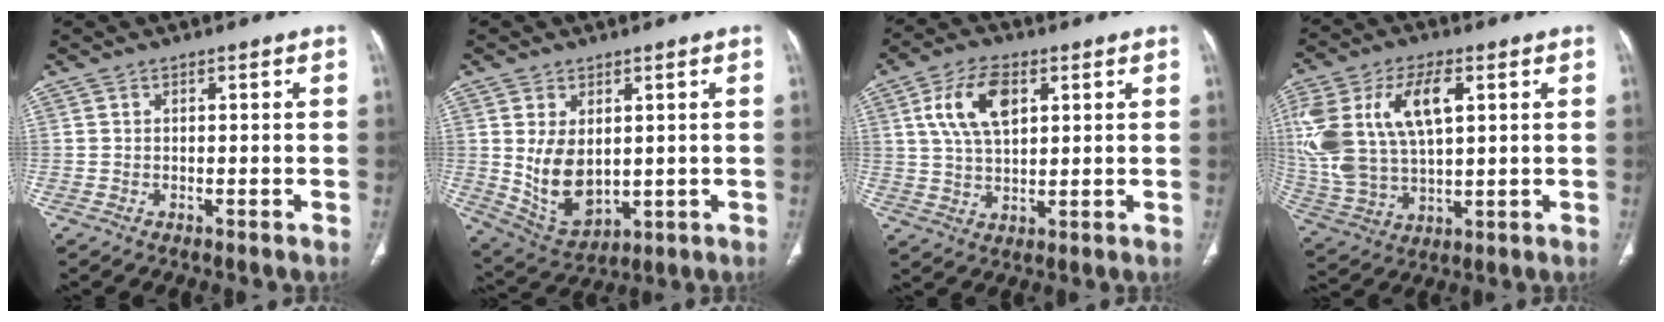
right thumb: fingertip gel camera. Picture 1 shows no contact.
{"total": 9.9, "force": [0.9, 6.3, 7.5], "torque": [-0.121, -0.015, 0.044]}
{"total": 10.4, "force": [3.6, 5.6, 8.0], "torque": [-0.145, -0.004, 0.067]}
{"total": 20.5, "force": [5.7, 10.9, 16.4], "torque": [-0.355, 0.002, 0.112]}